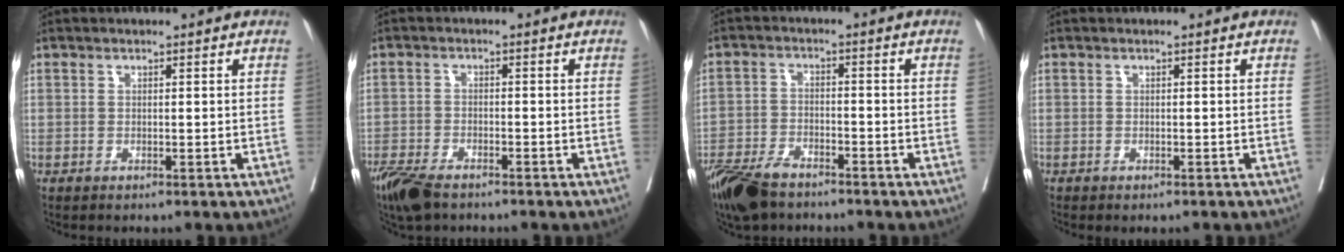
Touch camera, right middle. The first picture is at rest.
{"total": 6.3, "force": [-4.9, 2.1, 3.4], "torque": [-0.064, -0.011, -0.088]}
{"total": 9.1, "force": [-7.2, 3.3, 4.4], "torque": [-0.085, -0.018, -0.132]}
{"total": 0.9, "force": [-0.8, 0.2, 0.4], "torque": [-0.009, -0.004, -0.014]}